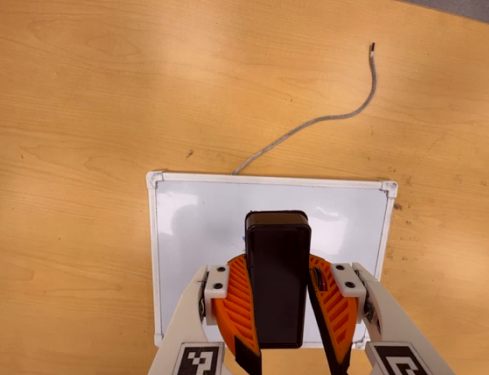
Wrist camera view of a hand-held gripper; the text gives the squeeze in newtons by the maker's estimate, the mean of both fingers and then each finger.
{"total": 11.0, "left": 10.0, "right": 12.0}